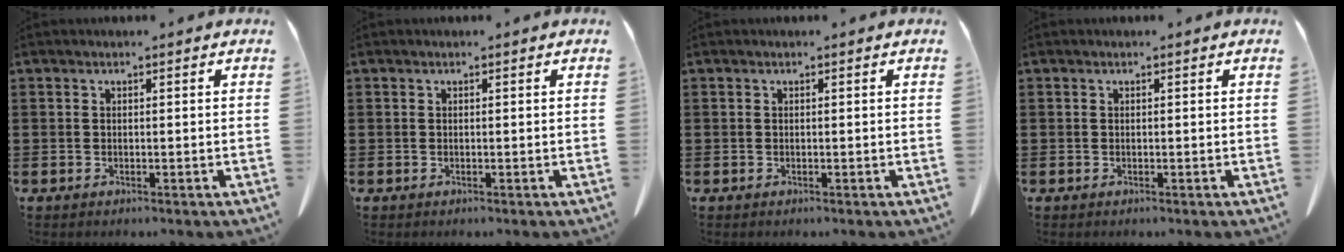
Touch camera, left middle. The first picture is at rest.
{"total": 0.0}
{"total": 0.0}
{"total": 0.0}